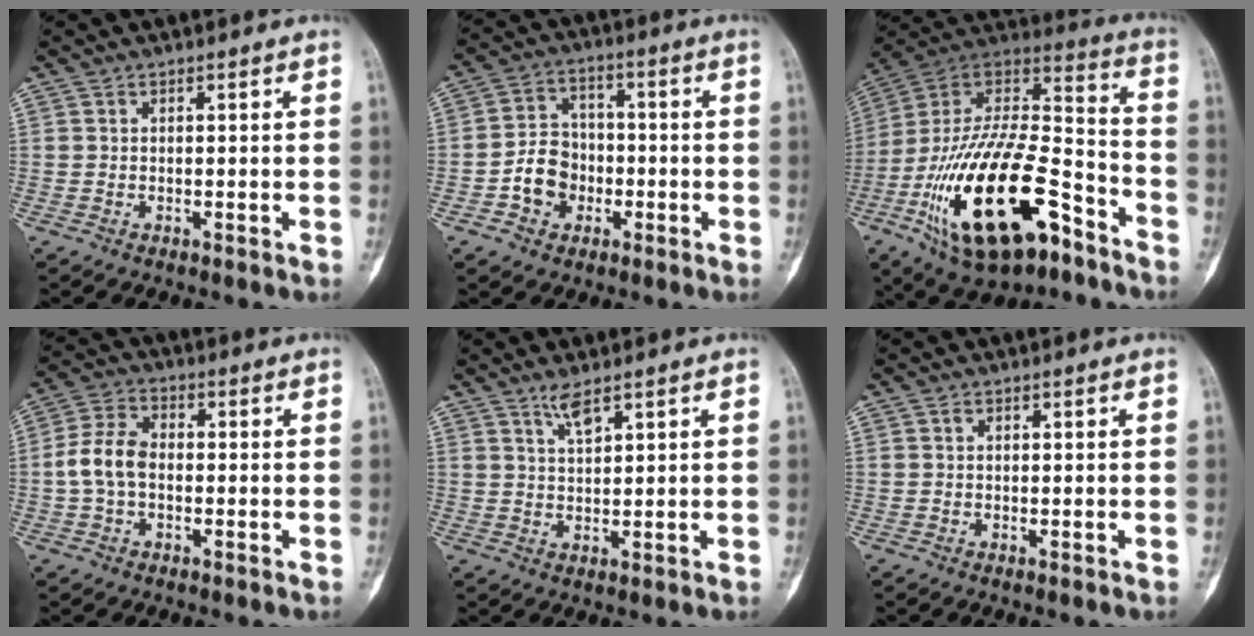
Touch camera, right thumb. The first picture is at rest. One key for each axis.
{"total": 8.4, "fx": -2.4, "fy": 7.1, "fz": 3.7, "tx": -0.033, "ty": 0.029, "tz": -0.047}
{"total": 30.9, "fx": -13.9, "fy": 13.8, "fz": 23.9, "tx": -0.478, "ty": 0.054, "tz": -0.234}
{"total": 7.5, "fx": -0.8, "fy": 5.0, "fz": 5.6, "tx": -0.111, "ty": 0.022, "tz": -0.024}
{"total": 3.4, "fx": 2.5, "fy": 0.7, "fz": 2.2, "tx": -0.041, "ty": -0.013, "tz": 0.052}
{"total": 0.6, "fx": 0.2, "fy": 0.4, "fz": 0.3, "tx": -0.005, "ty": 0.000, "tz": 0.004}